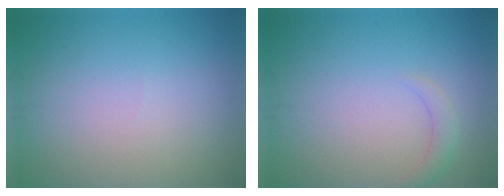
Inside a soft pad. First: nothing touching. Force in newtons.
{"total": 1.4, "press": 1.4, "slide": 0.2}